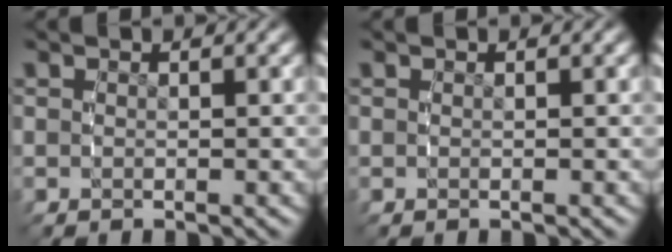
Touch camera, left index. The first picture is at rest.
{"total": 0.0}